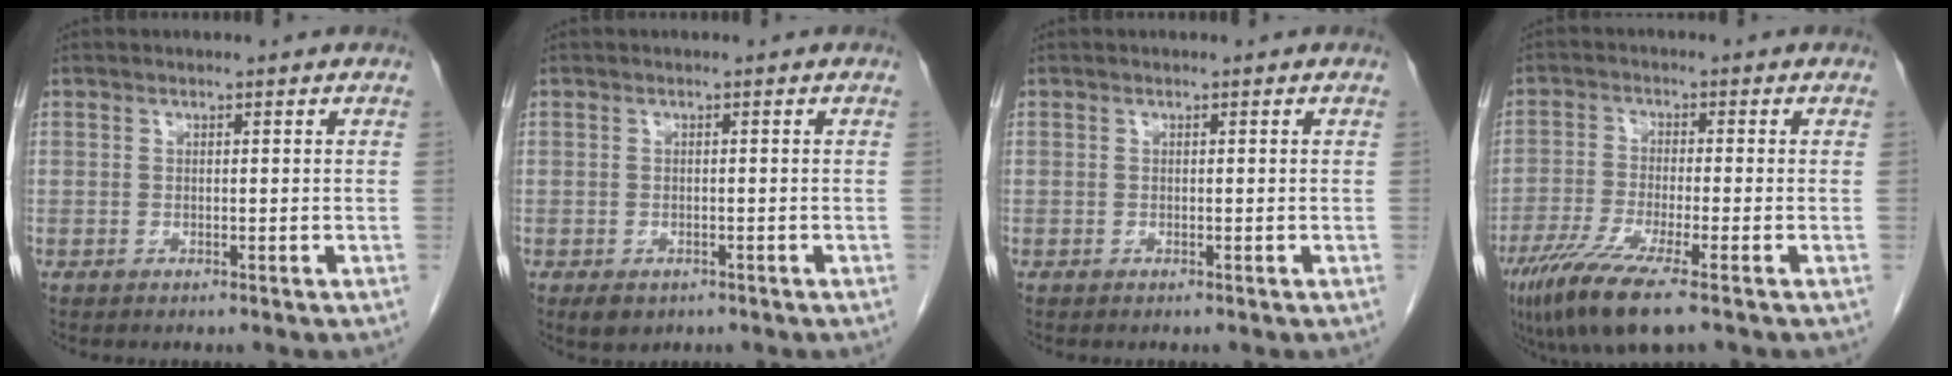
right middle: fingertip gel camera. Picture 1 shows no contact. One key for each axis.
{"total": 2.7, "fx": -1.7, "fy": 1.8, "fz": 1.2, "tx": -0.016, "ty": -0.001, "tz": -0.017}
{"total": 0.0}
{"total": 9.2, "fx": -5.9, "fy": 0.4, "fz": 7.1, "tx": -0.140, "ty": -0.026, "tz": -0.104}